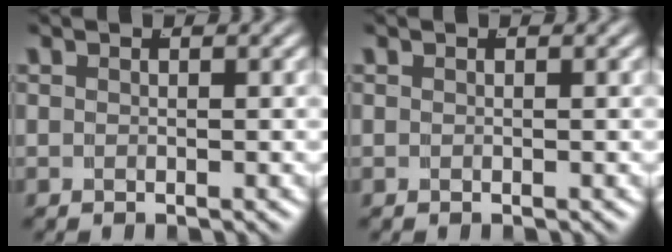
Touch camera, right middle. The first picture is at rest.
{"total": 0.0}